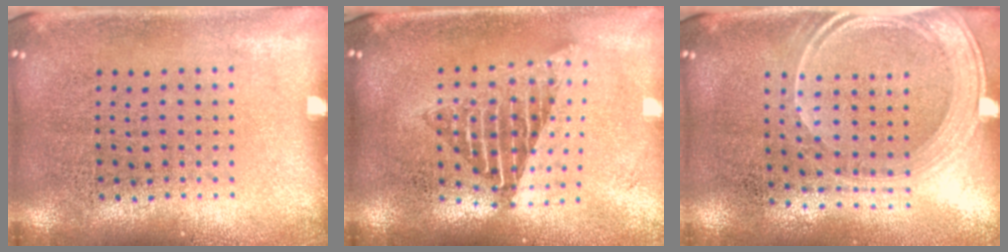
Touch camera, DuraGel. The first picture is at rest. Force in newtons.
{"total": 1.7, "press": 1.4, "slide": 1.0}
{"total": 2.0, "press": 1.7, "slide": 1.1}